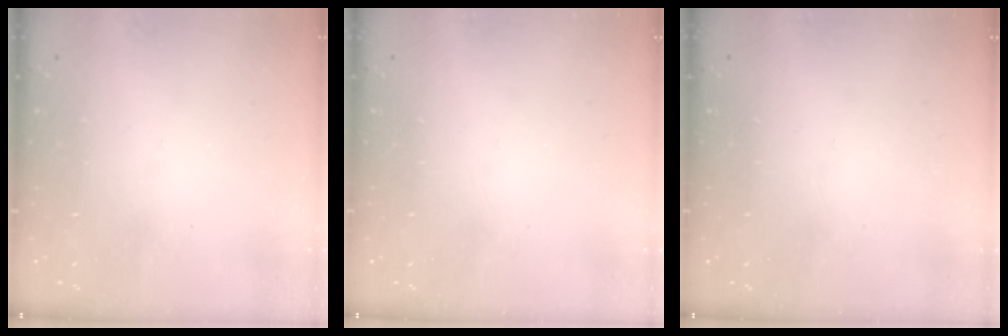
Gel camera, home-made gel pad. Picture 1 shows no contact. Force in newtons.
{"total": 0.0}
{"total": 0.0}